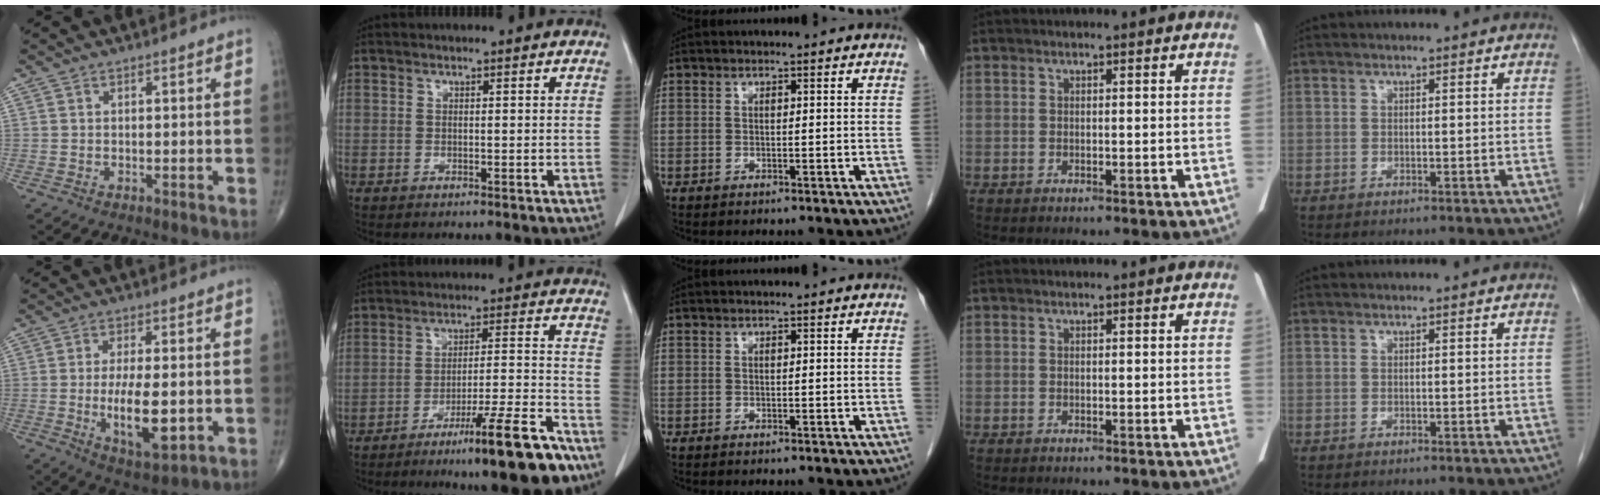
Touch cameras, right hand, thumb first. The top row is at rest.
{"thumb": {"total": 11.5, "force": [-1.8, 4.6, 10.4], "torque": [-0.169, -0.015, -0.022]}, "index": {"total": 13.3, "force": [-9.2, 0.3, 9.7], "torque": [-0.141, -0.004, -0.145]}}